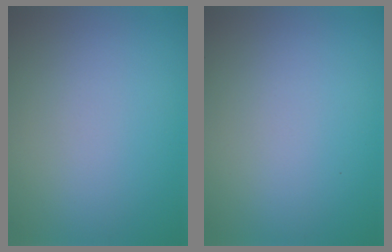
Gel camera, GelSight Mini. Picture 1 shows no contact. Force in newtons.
{"total": 0.0}